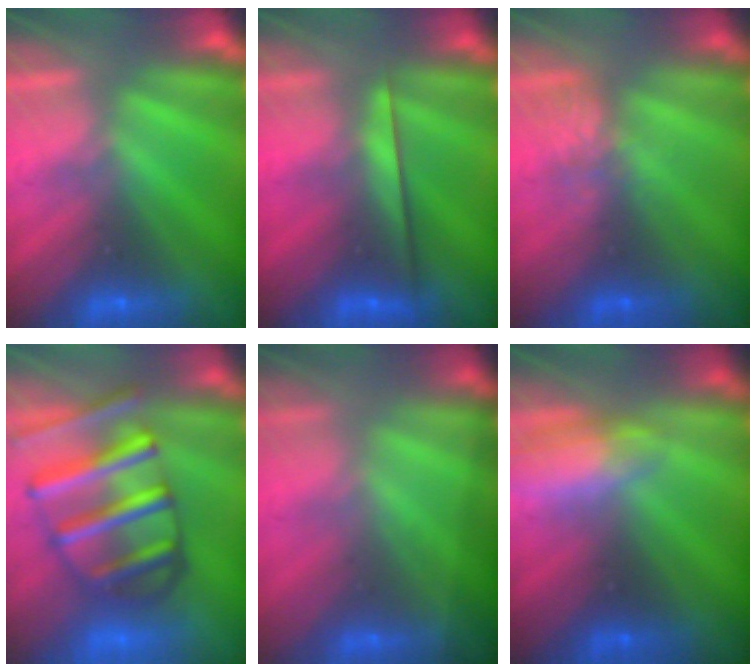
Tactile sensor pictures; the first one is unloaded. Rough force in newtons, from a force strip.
{"total": 2.2}
{"total": 4.4}
{"total": 9.0}
{"total": 1.4}
{"total": 2.7}